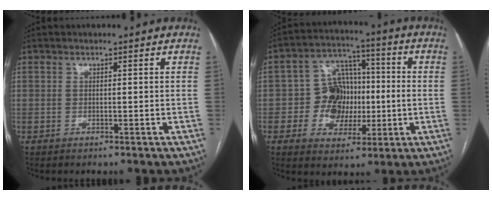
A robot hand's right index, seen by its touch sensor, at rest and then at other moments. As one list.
[{"total": 10.0, "force": [-1.0, 7.8, 6.2], "torque": [-0.104, 0.033, -0.012]}]